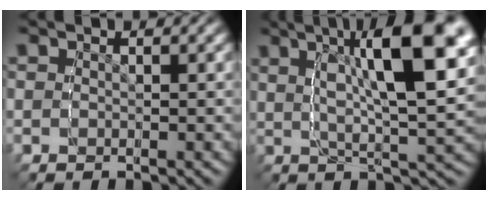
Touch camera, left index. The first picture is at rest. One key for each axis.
{"total": 7.7, "fx": 4.5, "fy": -0.4, "fz": 6.2, "tx": -0.101, "ty": 0.053, "tz": 0.056}